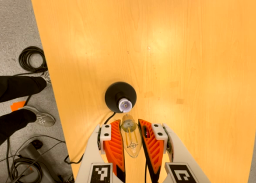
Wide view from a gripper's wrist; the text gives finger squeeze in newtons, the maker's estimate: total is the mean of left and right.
{"total": 21.0, "left": 22.1, "right": 19.8}